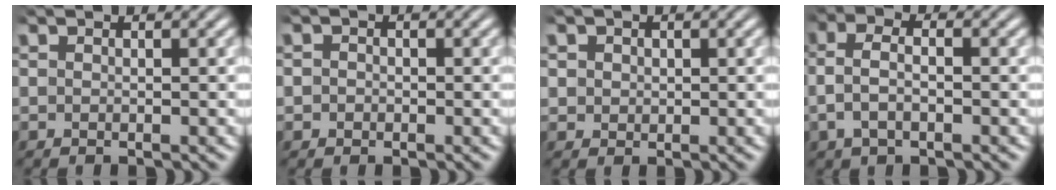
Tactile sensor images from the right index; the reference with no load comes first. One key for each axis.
{"total": 1.1, "fx": -0.5, "fy": 1.0, "fz": 0.0, "tx": -0.002, "ty": -0.007, "tz": -0.008}
{"total": 1.7, "fx": 0.6, "fy": 1.5, "fz": 0.6, "tx": -0.021, "ty": -0.007, "tz": 0.016}
{"total": 3.8, "fx": -0.5, "fy": 2.3, "fz": 3.0, "tx": -0.072, "ty": -0.008, "tz": -0.005}